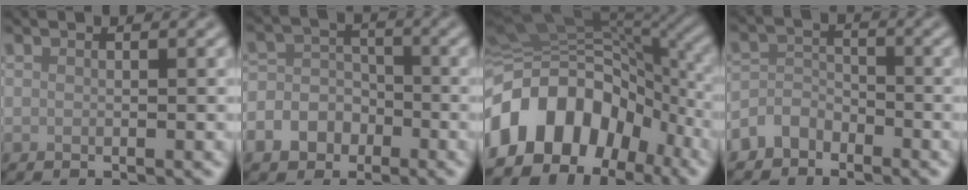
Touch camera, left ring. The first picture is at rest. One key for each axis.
{"total": 5.6, "fx": -2.7, "fy": 4.6, "fz": 1.6, "tx": -0.010, "ty": 0.001, "tz": -0.060}
{"total": 14.5, "fx": -6.0, "fy": 9.8, "fz": 8.9, "tx": -0.177, "ty": 0.003, "tz": -0.106}
{"total": 2.7, "fx": -2.0, "fy": 1.7, "fz": 0.5, "tx": -0.005, "ty": 0.008, "tz": -0.049}